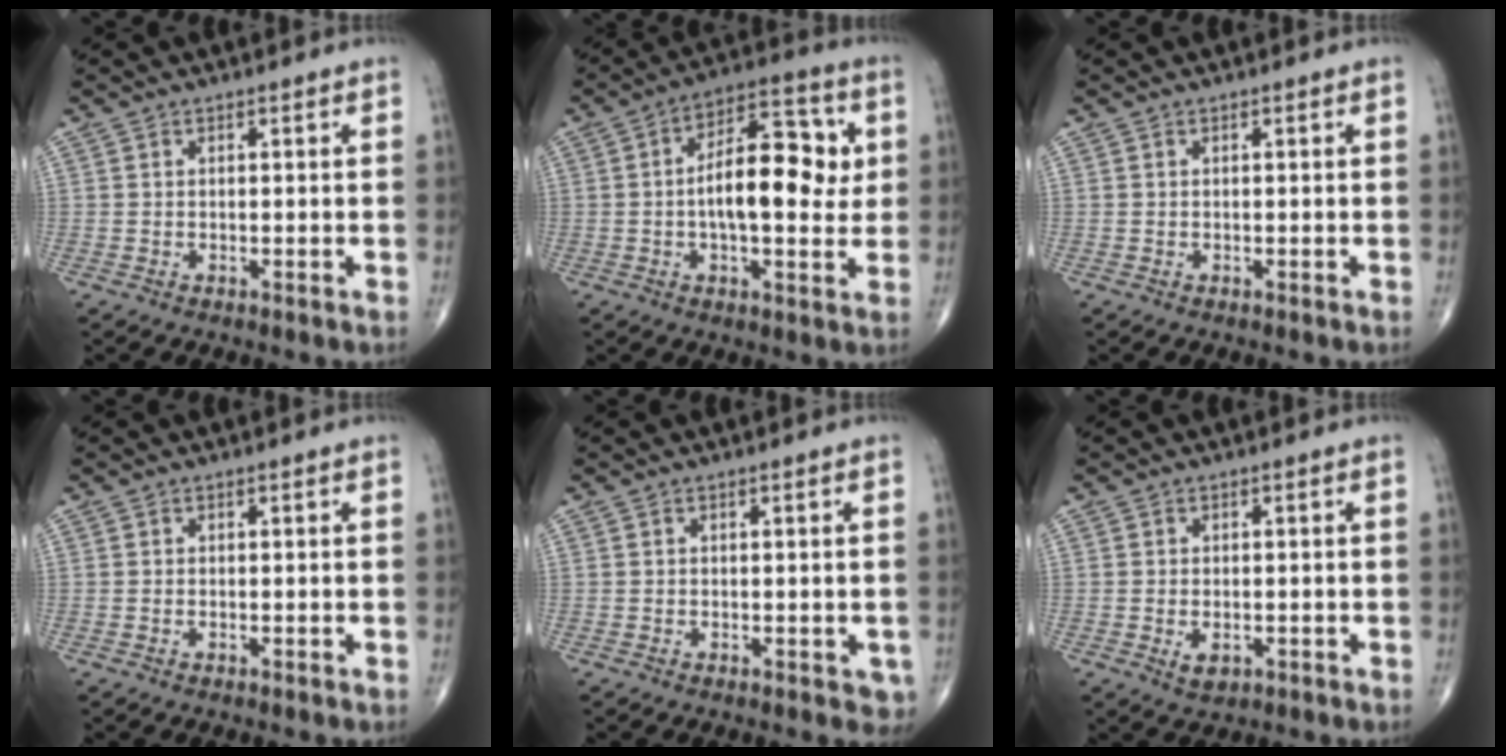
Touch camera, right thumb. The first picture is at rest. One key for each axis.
{"total": 15.2, "fx": 1.3, "fy": 7.0, "fz": 13.4, "tx": -0.185, "ty": 0.018, "tz": 0.012}
{"total": 0.0}
{"total": 0.0}
{"total": 2.4, "fx": -0.8, "fy": 1.4, "fz": 1.8, "tx": 0.000, "ty": 0.002, "tz": -0.010}
{"total": 2.8, "fx": -0.8, "fy": 1.8, "fz": 2.0, "tx": -0.030, "ty": 0.000, "tz": -0.005}